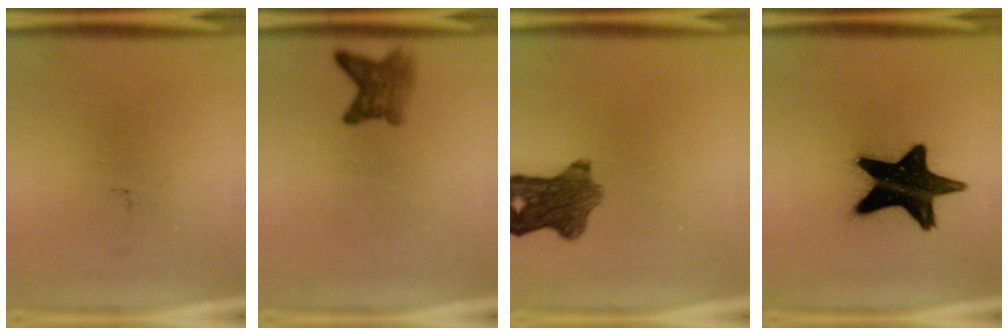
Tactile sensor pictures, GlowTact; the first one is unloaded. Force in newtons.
{"total": 3.5}
{"total": 8.1}
{"total": 19.3}